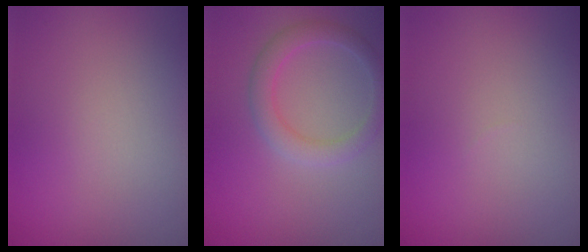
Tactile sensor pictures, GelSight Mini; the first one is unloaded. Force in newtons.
{"total": 2.8, "press": 2.8, "slide": 0.1}
{"total": 0.0}